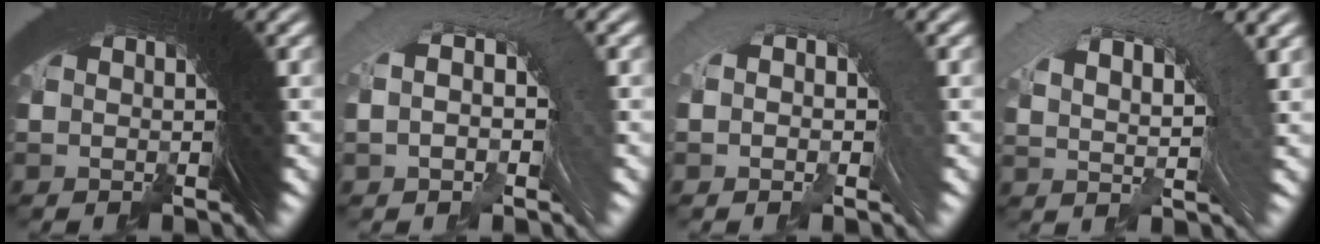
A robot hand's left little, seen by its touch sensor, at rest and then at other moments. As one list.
[{"total": 3.8, "force": [0.5, 1.8, 3.3], "torque": [-0.047, 0.033, -0.003]}, {"total": 2.6, "force": [0.4, 1.1, 2.2], "torque": [-0.030, 0.030, -0.003]}, {"total": 6.7, "force": [2.8, 2.7, 5.5], "torque": [-0.066, 0.029, 0.040]}]